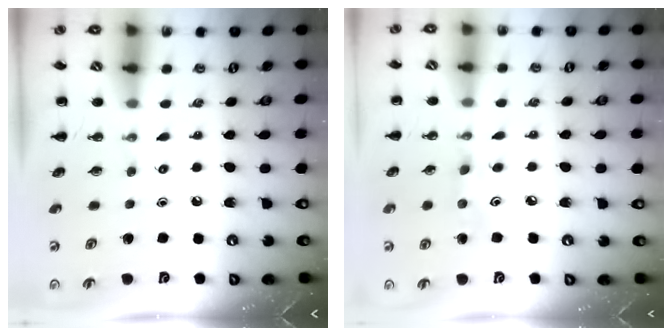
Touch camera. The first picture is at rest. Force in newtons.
{"total": 3.7, "press": 3.6, "slide": 1.0}